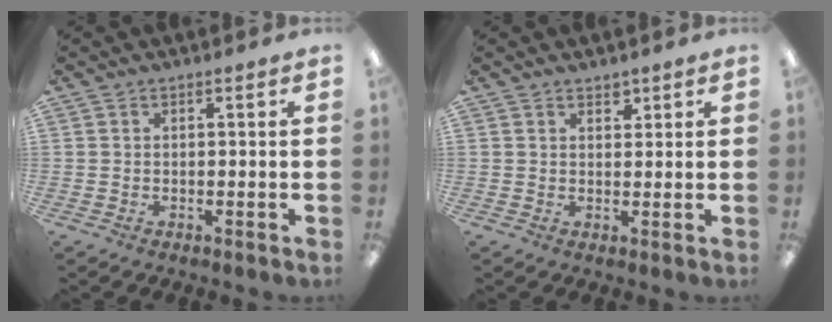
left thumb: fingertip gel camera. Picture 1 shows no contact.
{"total": 2.0, "force": [1.7, 1.1, 0.3], "torque": [0.008, -0.008, 0.028]}